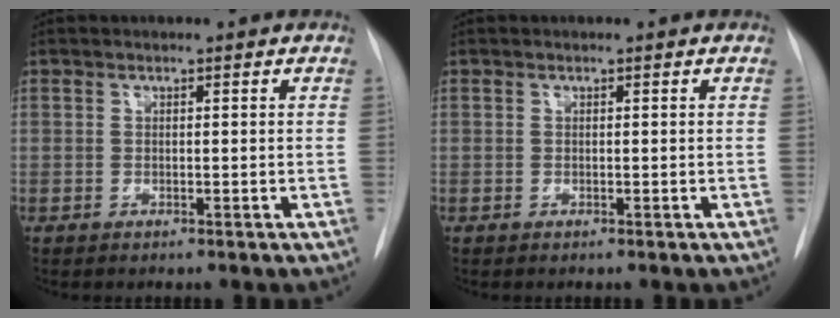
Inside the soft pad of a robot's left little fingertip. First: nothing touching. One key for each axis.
{"total": 0.0}